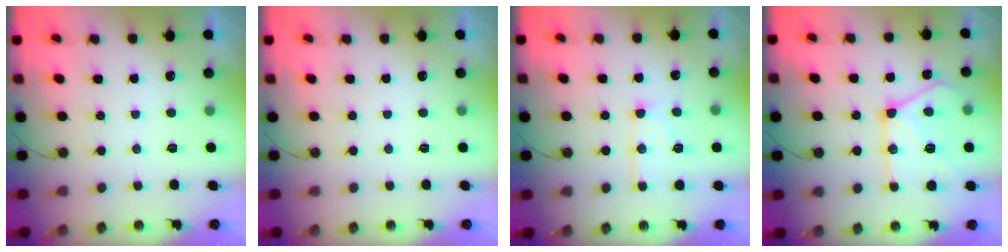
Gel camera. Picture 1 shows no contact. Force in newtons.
{"total": 0.0}
{"total": 10.2, "press": 10.1, "slide": 0.8}
{"total": 17.8, "press": 17.8, "slide": 1.6}